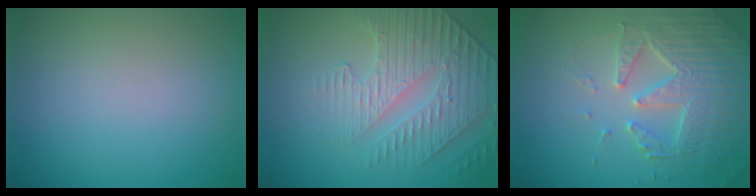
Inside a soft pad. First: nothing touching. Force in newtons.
{"total": 4.0, "press": 3.8, "slide": 1.2}
{"total": 4.5, "press": 4.4, "slide": 0.6}